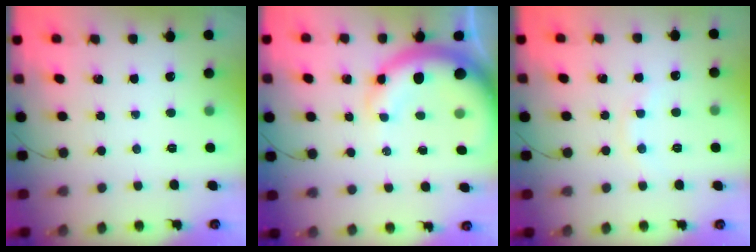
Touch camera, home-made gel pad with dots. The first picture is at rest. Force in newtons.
{"total": 10.0, "press": 9.6, "slide": 2.7}
{"total": 6.1, "press": 5.8, "slide": 1.8}